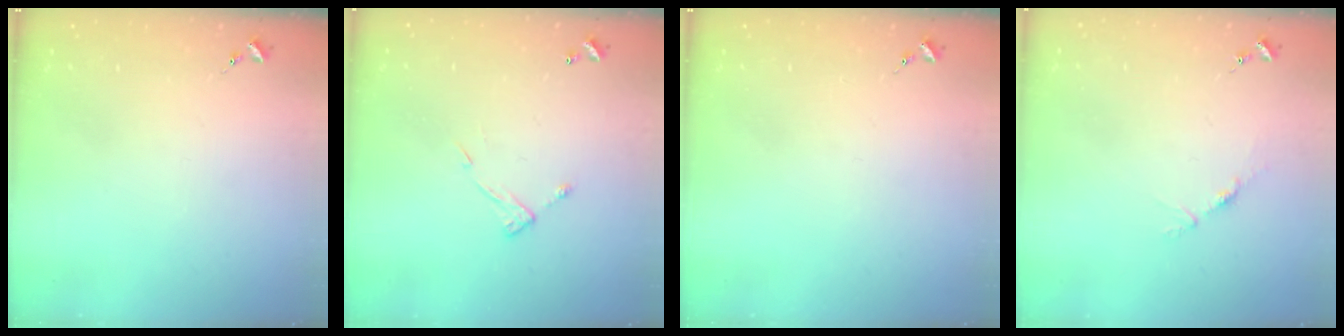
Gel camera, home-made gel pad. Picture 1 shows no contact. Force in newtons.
{"total": 7.7, "press": 7.7, "slide": 0.6}
{"total": 0.0}
{"total": 4.0, "press": 3.9, "slide": 0.5}